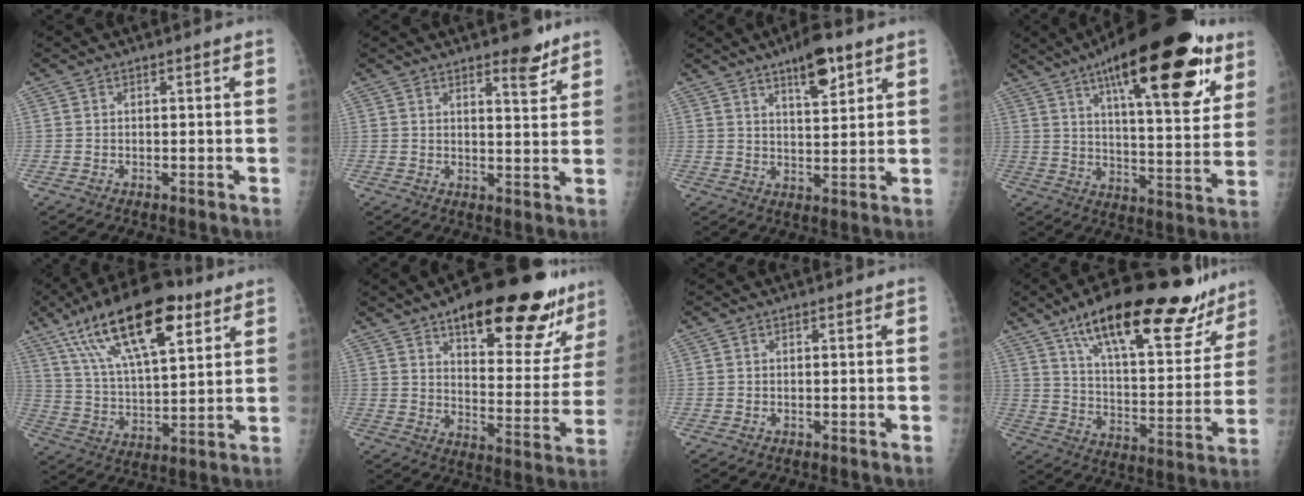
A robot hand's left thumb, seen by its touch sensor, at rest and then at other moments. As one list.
[{"total": 5.2, "force": [3.8, 1.4, 3.3], "torque": [-0.033, -0.027, 0.051]}, {"total": 8.3, "force": [5.1, 2.5, 6.1], "torque": [-0.081, -0.028, 0.080]}, {"total": 27.7, "force": [15.0, 8.8, 21.5], "torque": [-0.290, -0.035, 0.225]}, {"total": 22.2, "force": [11.9, 8.4, 16.7], "torque": [-0.270, -0.024, 0.211]}, {"total": 24.6, "force": [16.2, 8.8, 16.3], "torque": [-0.172, -0.065, 0.227]}, {"total": 0.0}, {"total": 27.3, "force": [18.7, 9.4, 17.5], "torque": [-0.221, -0.058, 0.283]}]